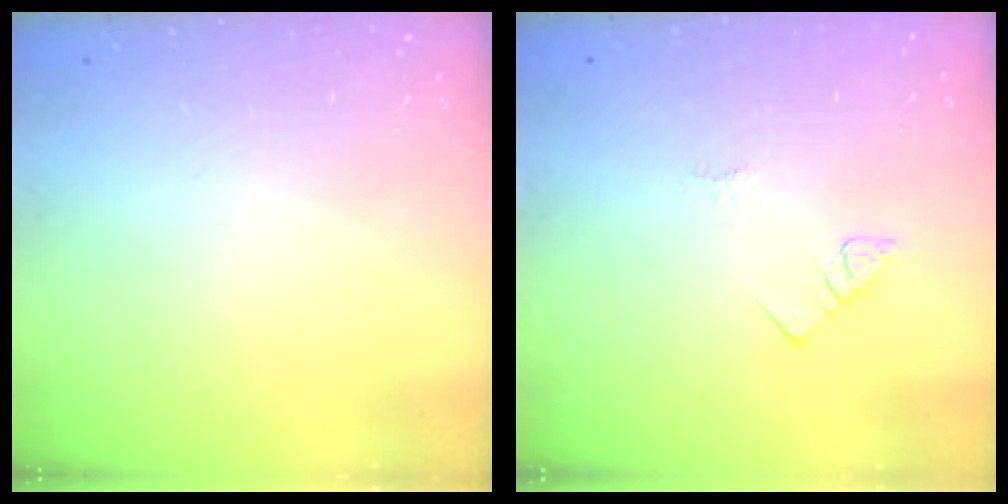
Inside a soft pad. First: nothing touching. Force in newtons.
{"total": 2.0, "press": 2.0, "slide": 0.4}